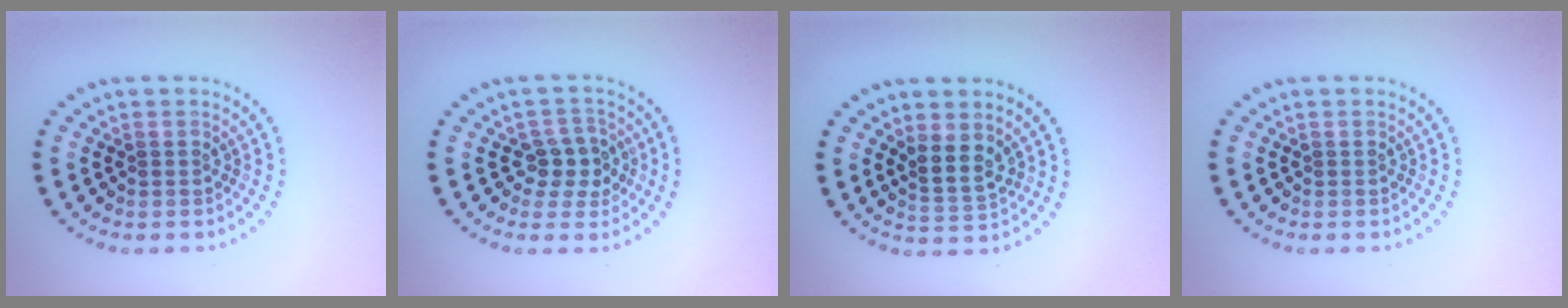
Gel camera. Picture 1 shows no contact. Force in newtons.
{"total": 2.8, "press": 2.6, "slide": 1.1}
{"total": 2.6, "press": 2.2, "slide": 1.4}
{"total": 0.0}